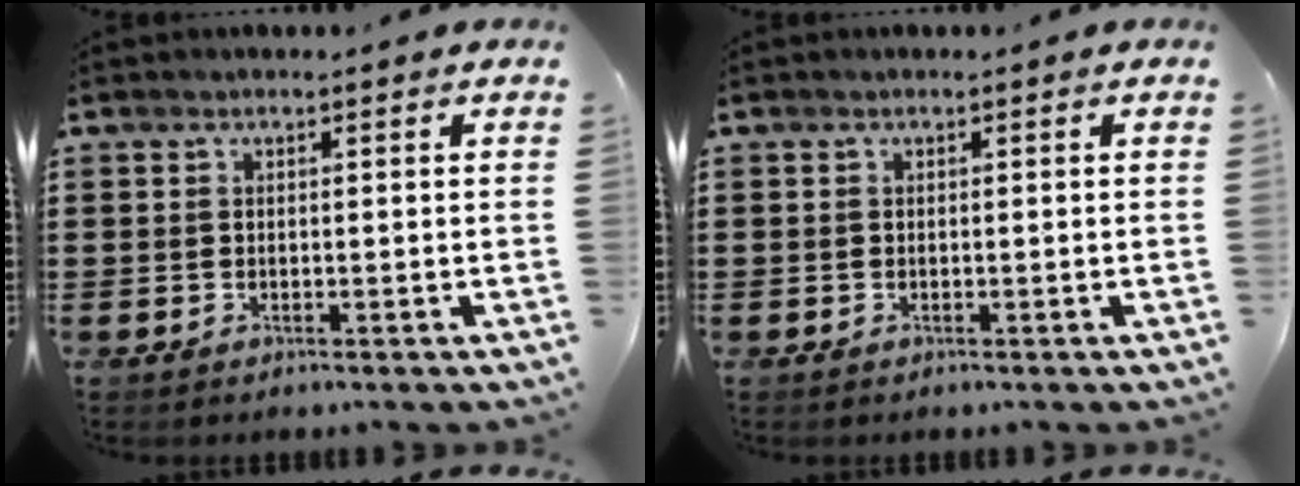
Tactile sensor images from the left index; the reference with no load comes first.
{"total": 0.0}